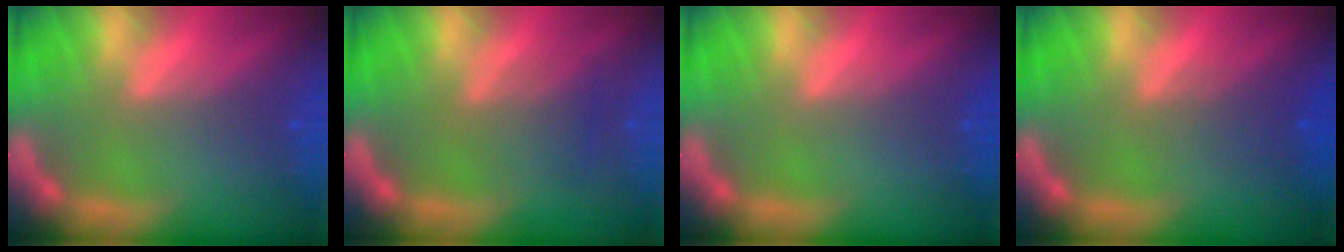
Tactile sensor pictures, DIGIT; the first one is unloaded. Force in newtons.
{"total": 3.0}
{"total": 0.0}
{"total": 2.5}